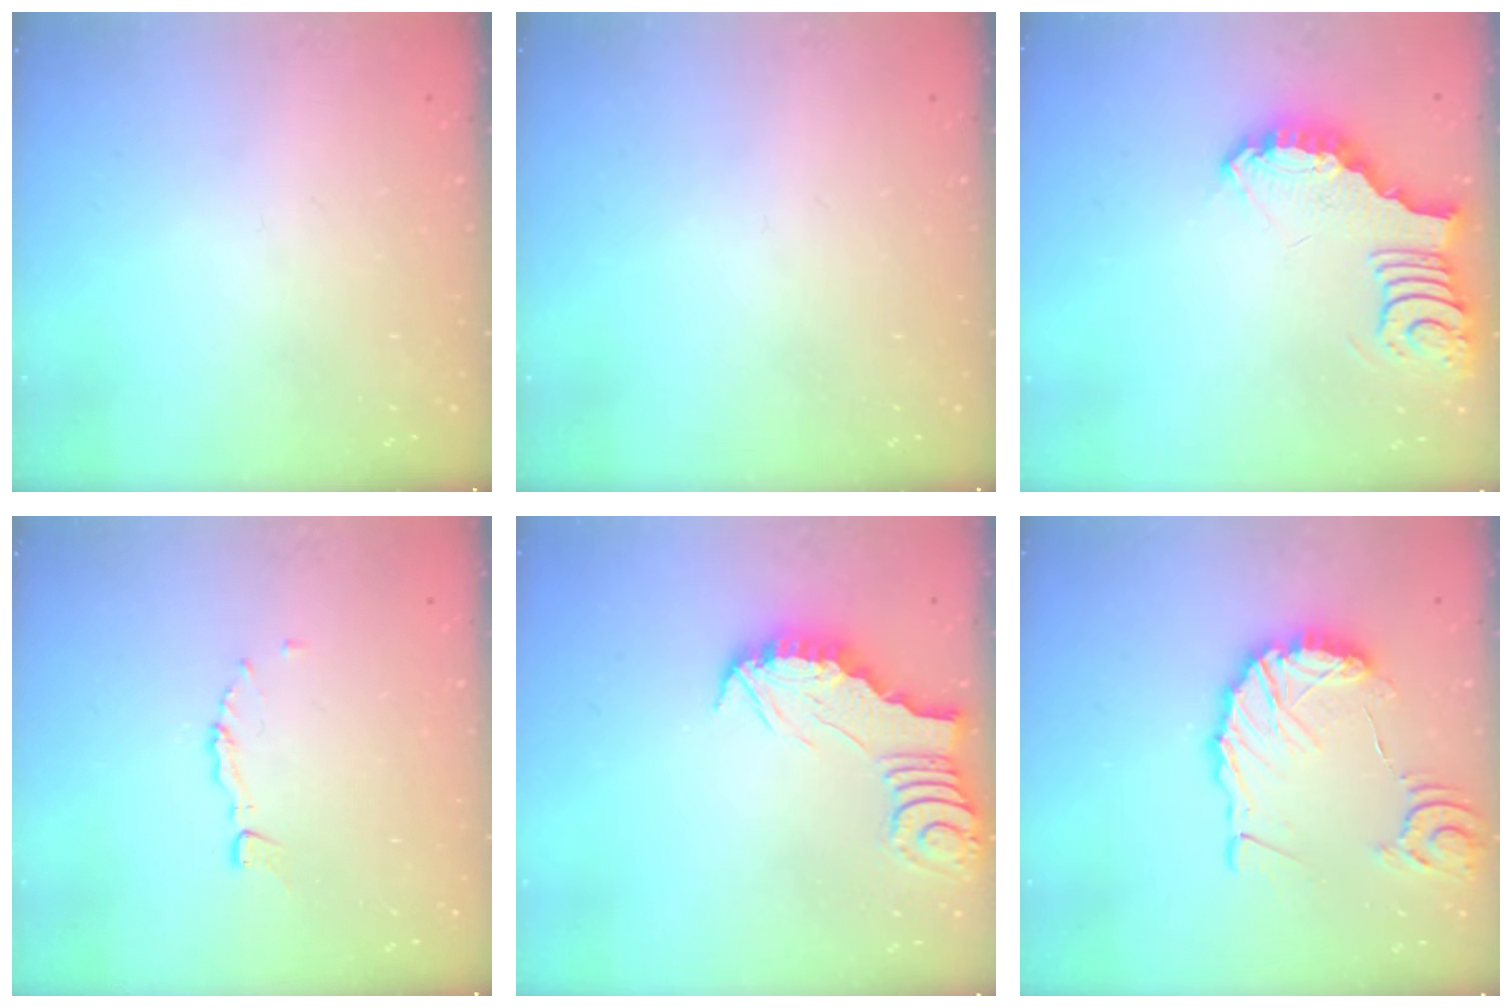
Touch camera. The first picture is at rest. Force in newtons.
{"total": 0.0}
{"total": 3.7, "press": 3.7, "slide": 0.4}
{"total": 3.3, "press": 3.2, "slide": 0.3}
{"total": 2.5, "press": 2.5, "slide": 0.2}
{"total": 12.8, "press": 12.7, "slide": 1.7}